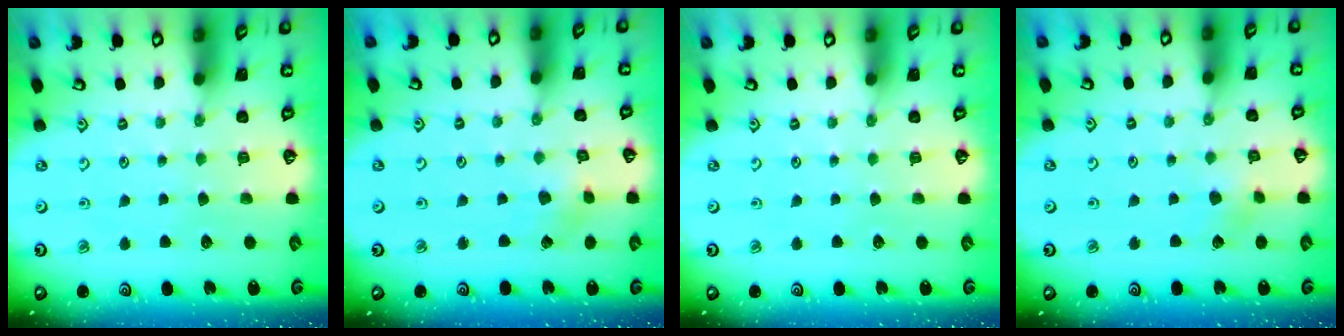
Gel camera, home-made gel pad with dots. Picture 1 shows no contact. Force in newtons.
{"total": 2.7, "press": 2.6, "slide": 0.3}
{"total": 0.0}
{"total": 2.5, "press": 2.4, "slide": 0.6}